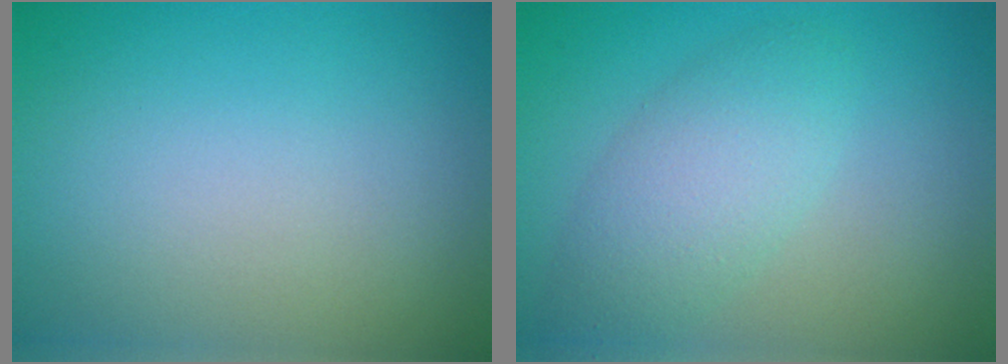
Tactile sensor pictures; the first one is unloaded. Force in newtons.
{"total": 4.0, "press": 4.0, "slide": 0.1}